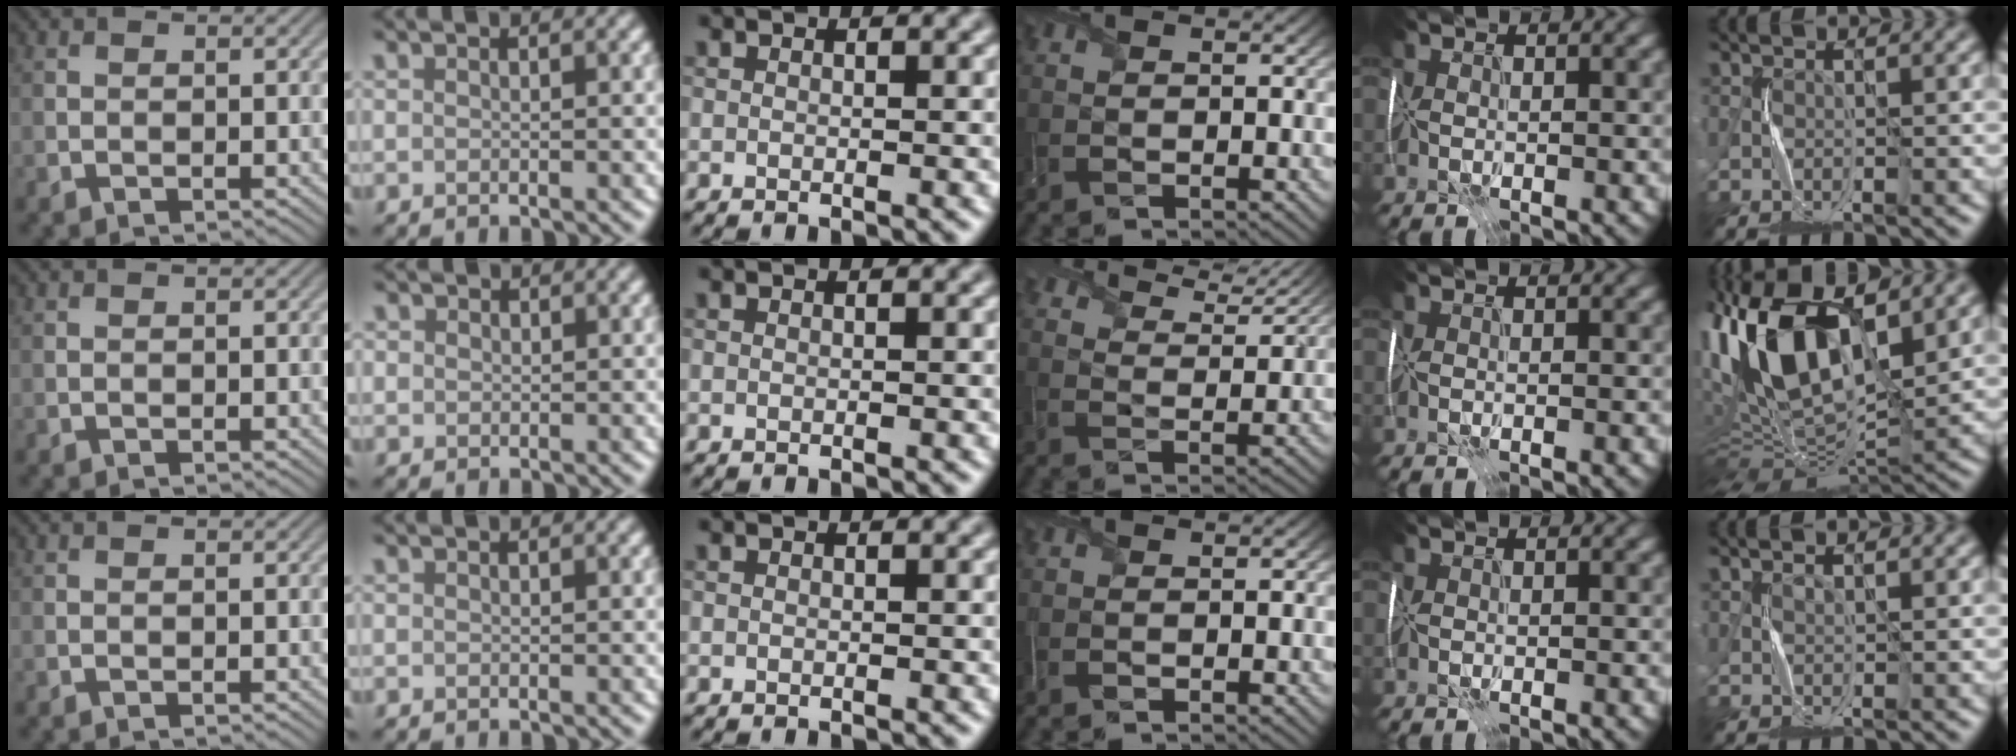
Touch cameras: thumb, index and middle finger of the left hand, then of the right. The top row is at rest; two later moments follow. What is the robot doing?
{"motion": "wrap", "object": "scarf"}